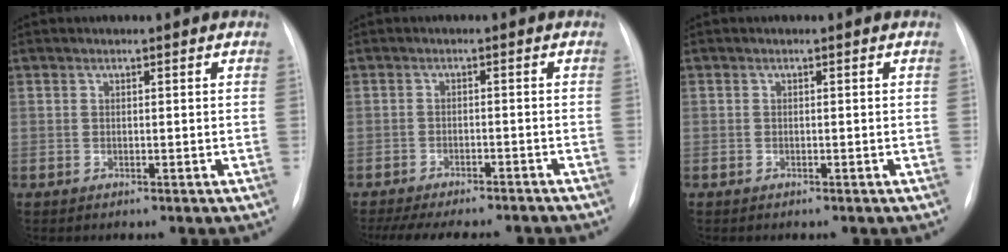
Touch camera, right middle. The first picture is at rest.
{"total": 15.5, "force": [-13.7, 3.6, 6.3], "torque": [-0.138, -0.012, -0.177]}
{"total": 0.0}